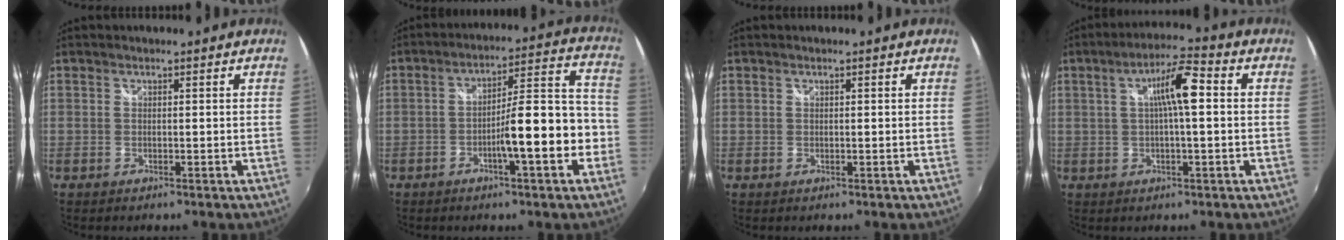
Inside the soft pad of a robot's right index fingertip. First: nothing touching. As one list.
[{"total": 12.2, "force": [-4.3, 1.7, 11.3], "torque": [-0.167, 0.020, -0.062]}, {"total": 0.0}, {"total": 7.7, "force": [1.0, 1.1, 7.5], "torque": [-0.128, 0.014, 0.016]}]